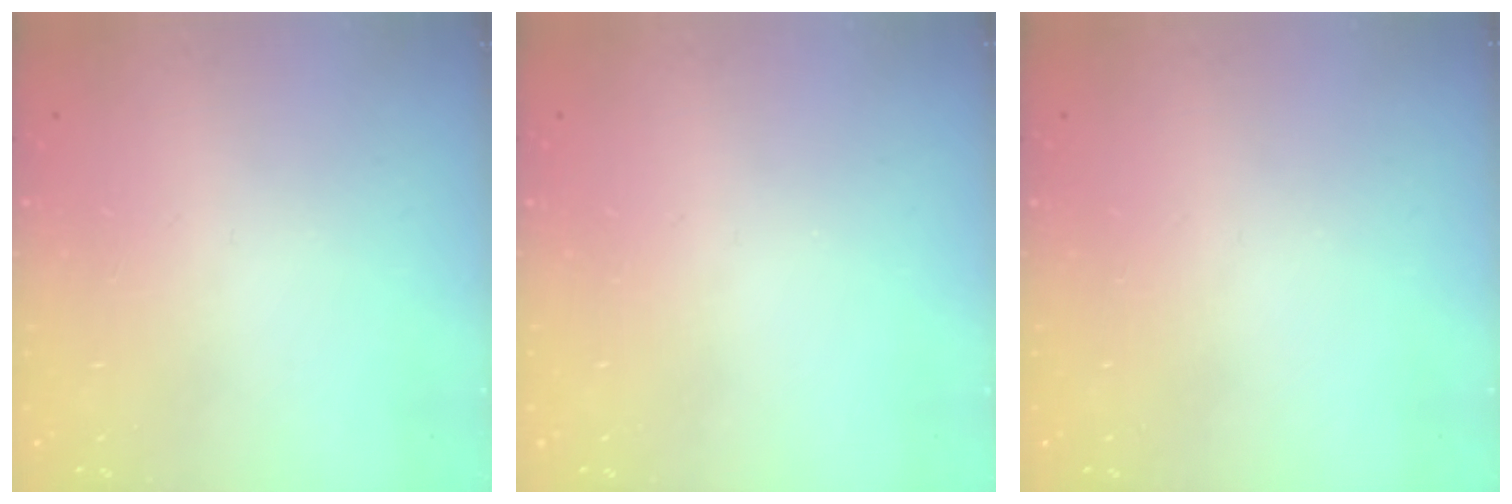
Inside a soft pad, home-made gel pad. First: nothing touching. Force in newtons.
{"total": 0.0}
{"total": 0.0}